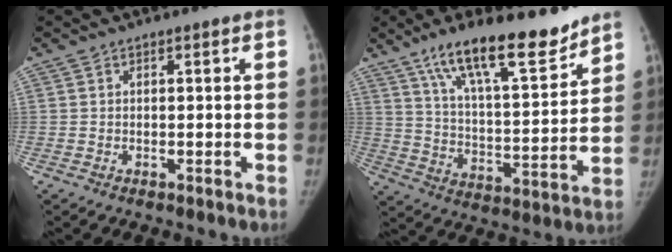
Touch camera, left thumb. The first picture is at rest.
{"total": 18.5, "force": [13.4, 4.9, 11.7], "torque": [-0.160, -0.075, 0.229]}